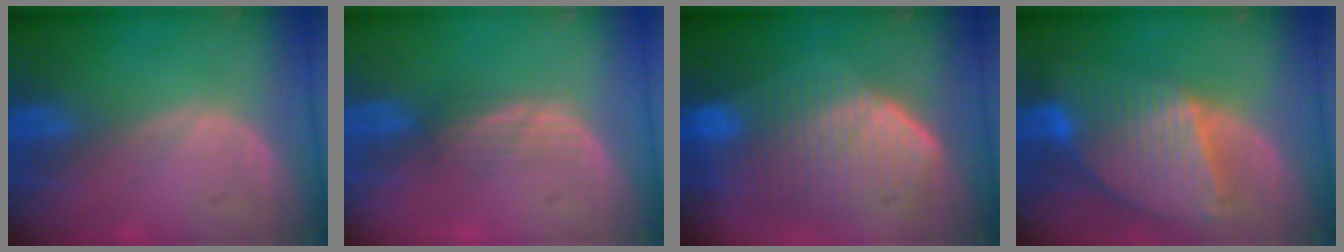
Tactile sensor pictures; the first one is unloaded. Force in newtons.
{"total": 2.4, "press": 2.3, "slide": 0.6}
{"total": 10.7, "press": 9.4, "slide": 5.2}
{"total": 9.4, "press": 8.1, "slide": 4.8}